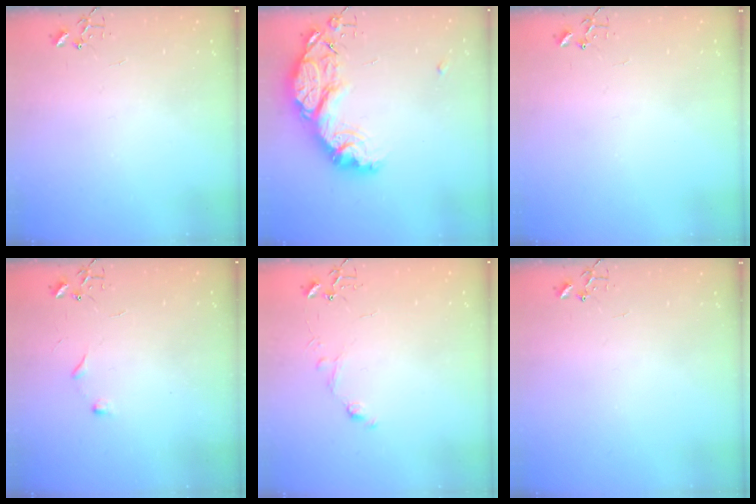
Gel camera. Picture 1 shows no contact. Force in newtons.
{"total": 20.5, "press": 20.5, "slide": 1.5}
{"total": 0.0}
{"total": 4.3, "press": 4.3, "slide": 0.6}
{"total": 7.3, "press": 7.3, "slide": 0.8}
{"total": 0.0}